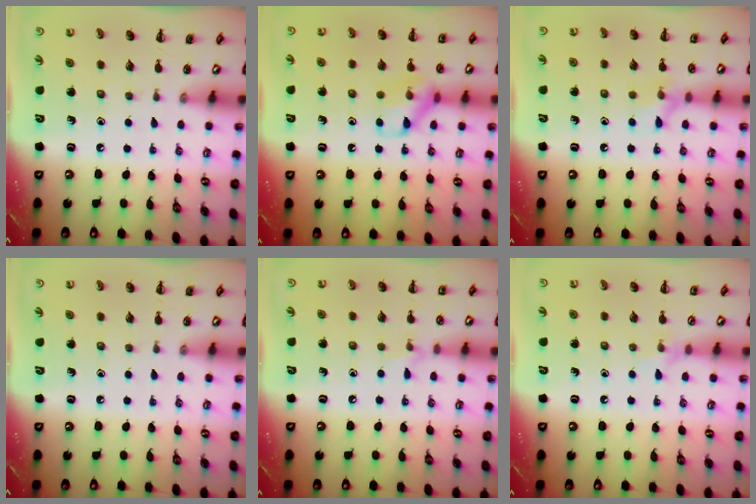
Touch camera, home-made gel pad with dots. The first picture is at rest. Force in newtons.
{"total": 10.5, "press": 10.4, "slide": 1.0}
{"total": 7.5, "press": 7.4, "slide": 1.4}
{"total": 0.0}
{"total": 4.7, "press": 4.4, "slide": 1.6}
{"total": 4.5, "press": 4.4, "slide": 1.1}